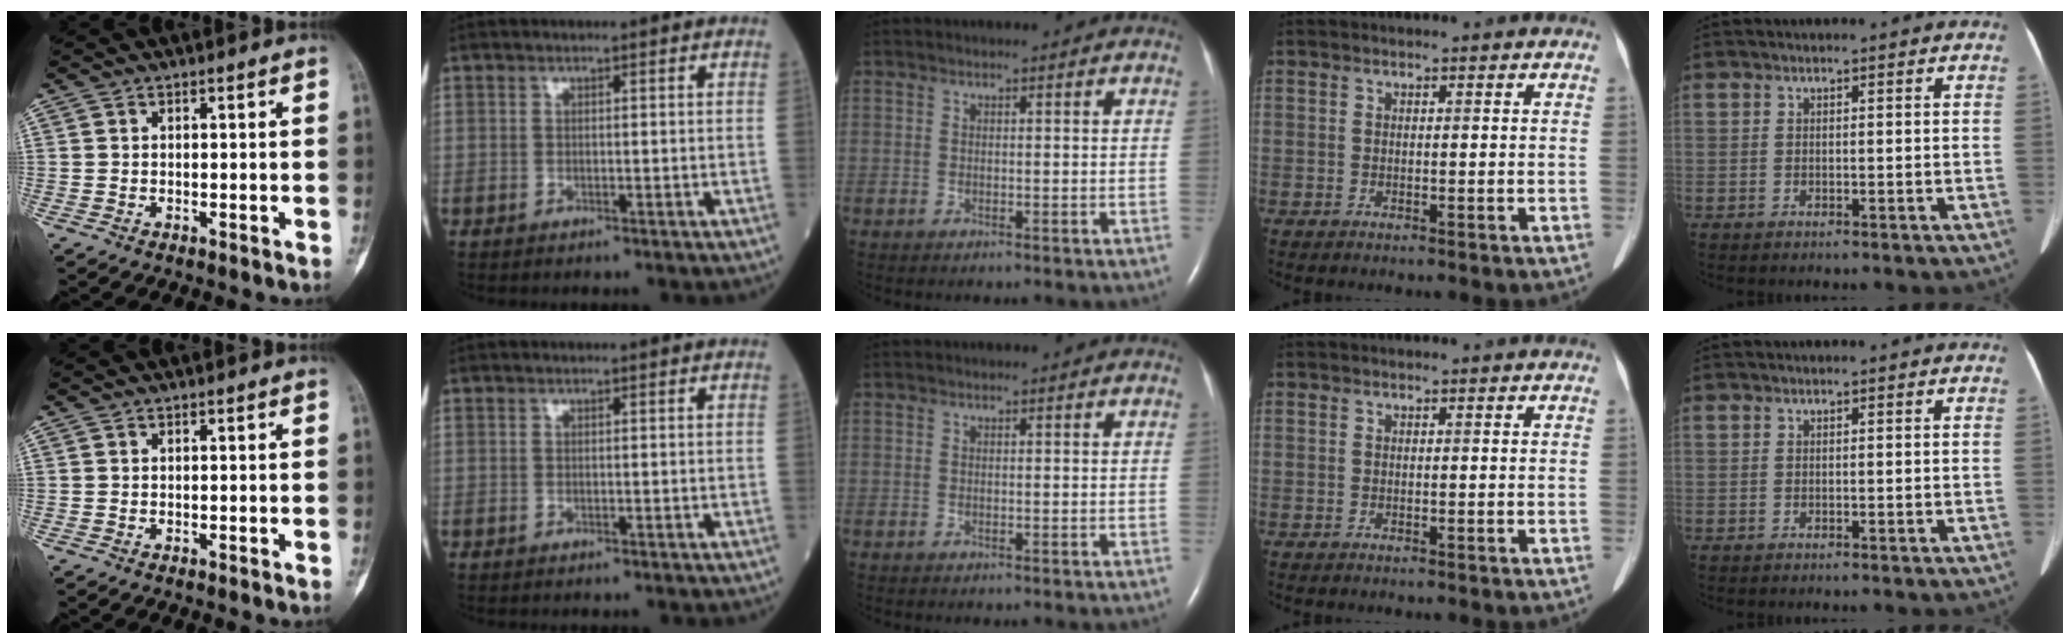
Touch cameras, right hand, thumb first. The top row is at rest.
{}